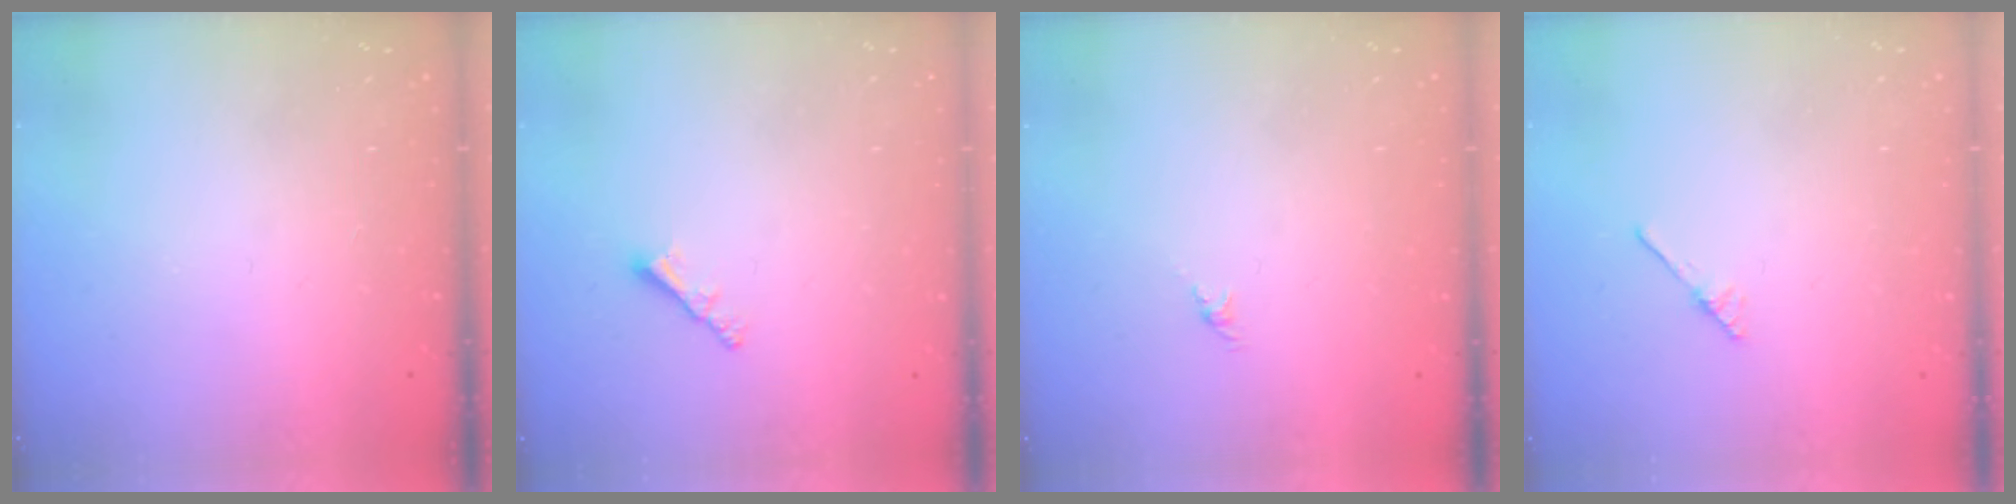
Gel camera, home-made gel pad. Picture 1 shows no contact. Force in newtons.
{"total": 2.1, "press": 2.0, "slide": 0.5}
{"total": 0.0}
{"total": 1.9, "press": 1.8, "slide": 0.3}